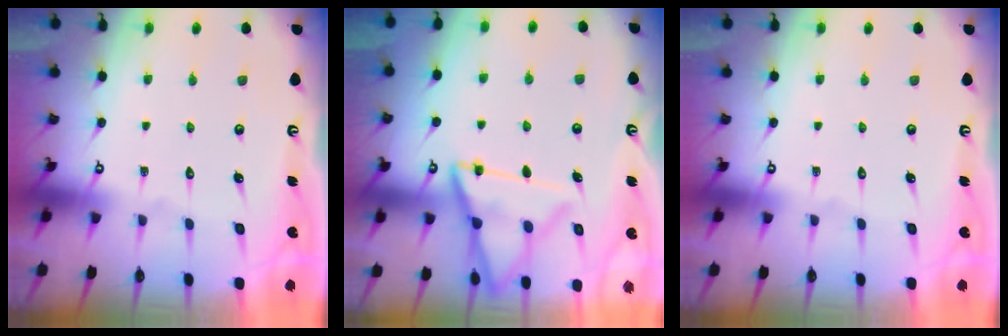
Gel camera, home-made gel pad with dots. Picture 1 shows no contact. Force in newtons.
{"total": 15.4, "press": 15.3, "slide": 1.8}
{"total": 0.0}